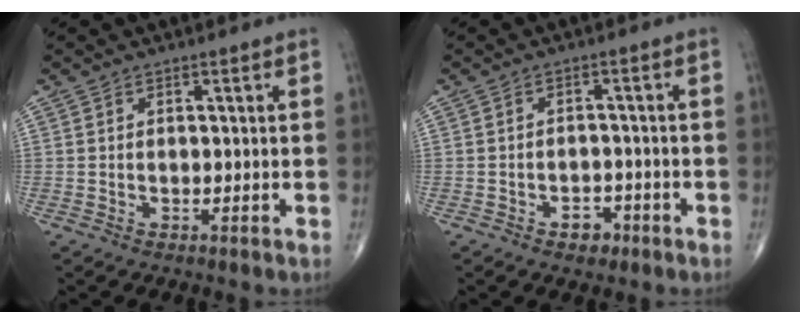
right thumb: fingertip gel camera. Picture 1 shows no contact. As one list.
[{"total": 3.3, "force": [-1.9, 2.2, 1.5], "torque": [-0.004, 0.015, -0.025]}]